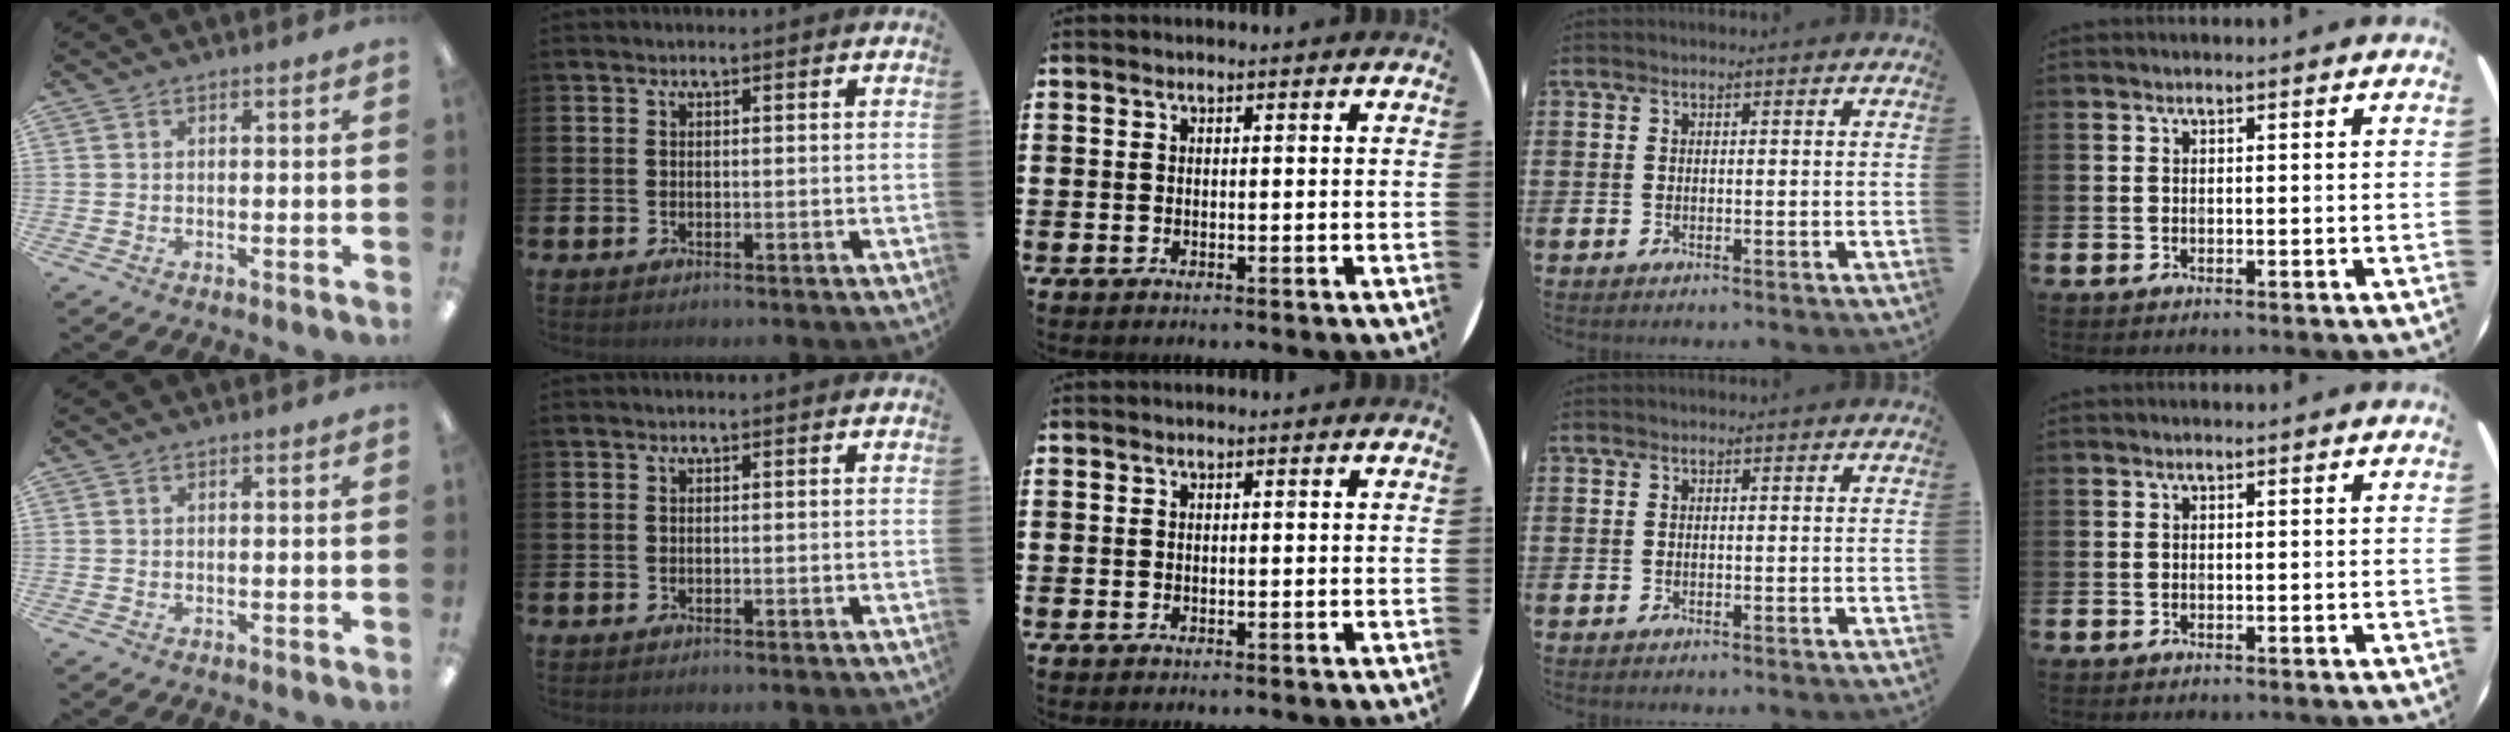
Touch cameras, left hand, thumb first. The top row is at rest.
{}